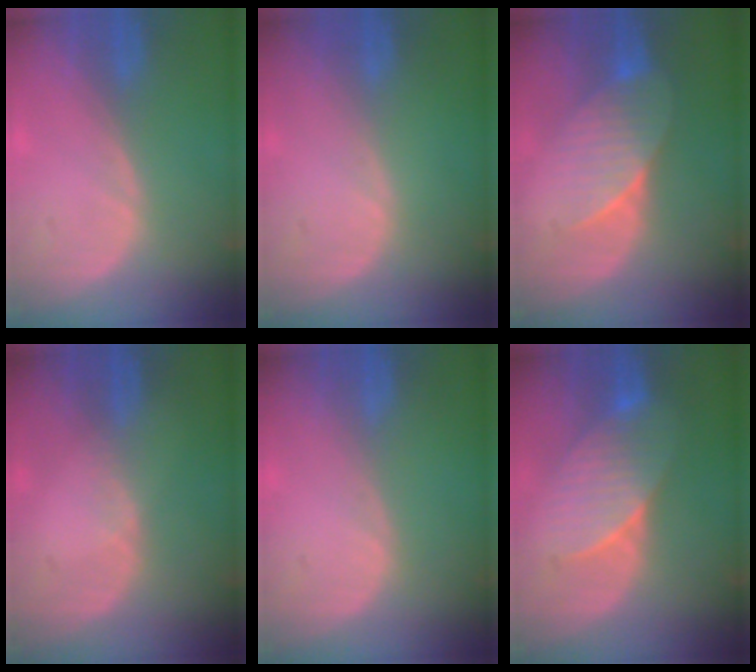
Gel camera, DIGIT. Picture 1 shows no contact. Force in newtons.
{"total": 0.0}
{"total": 7.4, "press": 6.9, "slide": 2.6}
{"total": 1.1, "press": 0.8, "slide": 0.8}
{"total": 0.0}
{"total": 7.2, "press": 7.0, "slide": 1.3}